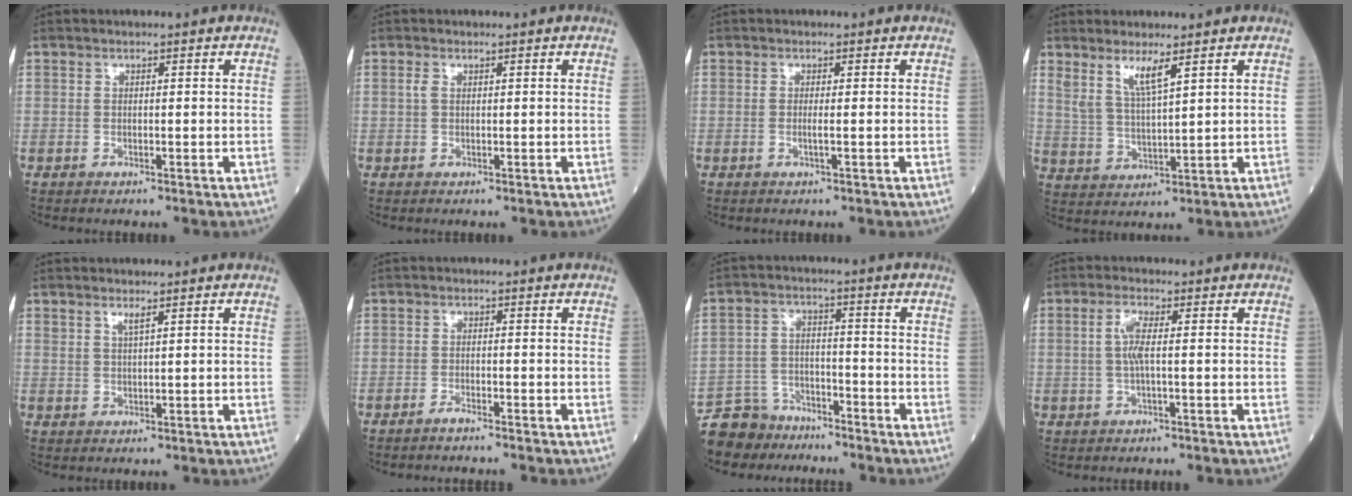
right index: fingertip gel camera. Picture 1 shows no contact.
{"total": 0.8, "force": [0.3, 0.3, 0.6], "torque": [-0.018, 0.005, 0.005]}
{"total": 1.0, "force": [-0.2, -0.3, 1.0], "torque": [-0.023, -0.002, -0.005]}
{"total": 5.1, "force": [3.3, 0.2, 3.9], "torque": [-0.080, -0.010, 0.069]}
{"total": 1.5, "force": [1.1, -0.1, 1.0], "torque": [-0.020, -0.003, 0.023]}
{"total": 1.9, "force": [-1.8, -0.2, 0.8], "torque": [-0.013, 0.001, -0.026]}
{"total": 7.6, "force": [-6.8, 3.5, 0.1], "torque": [-0.006, 0.007, -0.125]}
{"total": 3.2, "force": [0.3, 0.3, 3.2], "torque": [-0.070, 0.005, 0.005]}